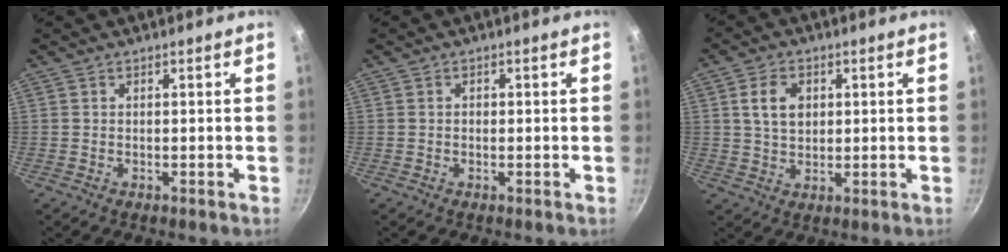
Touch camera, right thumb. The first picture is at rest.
{"total": 0.7, "force": [-0.1, 0.6, 0.3], "torque": [-0.003, 0.004, -0.001]}
{"total": 6.2, "force": [1.5, 4.6, 3.9], "torque": [-0.056, 0.000, 0.027]}